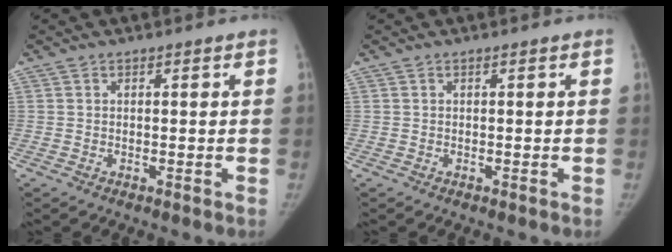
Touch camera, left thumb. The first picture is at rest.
{"total": 0.0}